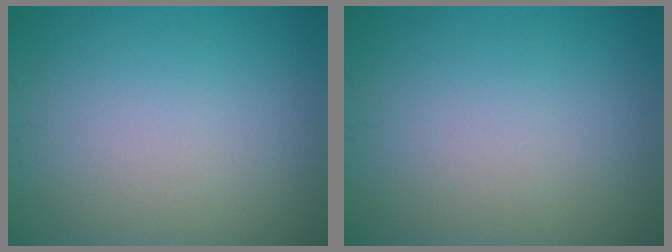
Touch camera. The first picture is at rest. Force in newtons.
{"total": 0.0}